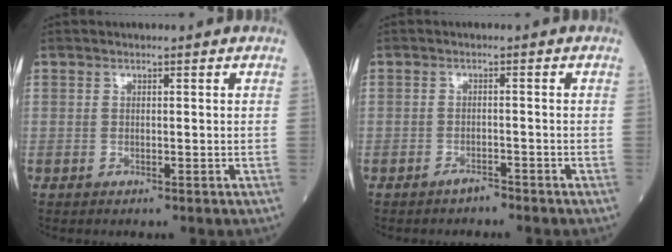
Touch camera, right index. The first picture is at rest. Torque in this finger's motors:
{"motor_torque": [0.26, -0.13, 0.10, 0.02]}